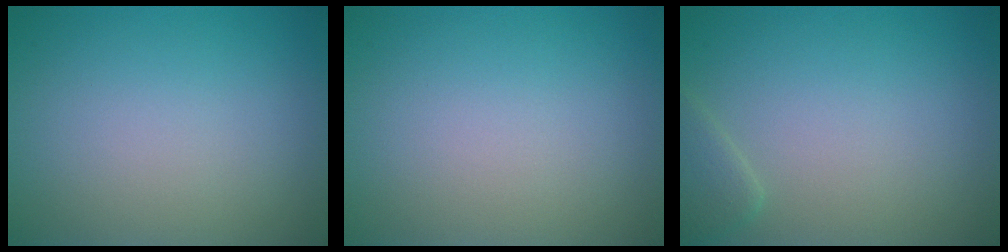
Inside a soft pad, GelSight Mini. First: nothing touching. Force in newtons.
{"total": 0.0}
{"total": 1.5, "press": 1.5, "slide": 0.1}